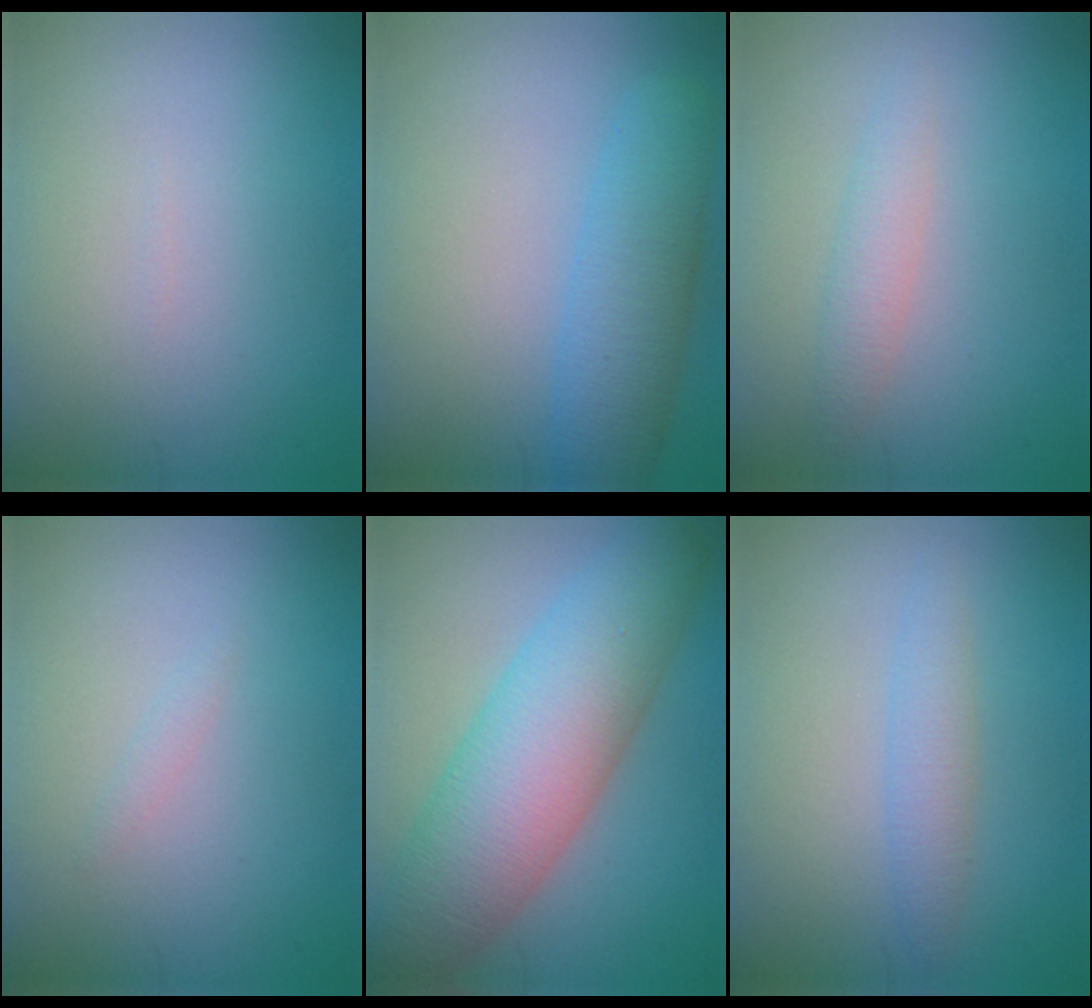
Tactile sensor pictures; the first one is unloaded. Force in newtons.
{"total": 4.9, "press": 4.8, "slide": 0.3}
{"total": 1.9, "press": 1.9, "slide": 0.0}
{"total": 0.5, "press": 0.5, "slide": 0.0}
{"total": 9.2, "press": 9.2, "slide": 0.4}
{"total": 1.9, "press": 1.9, "slide": 0.0}